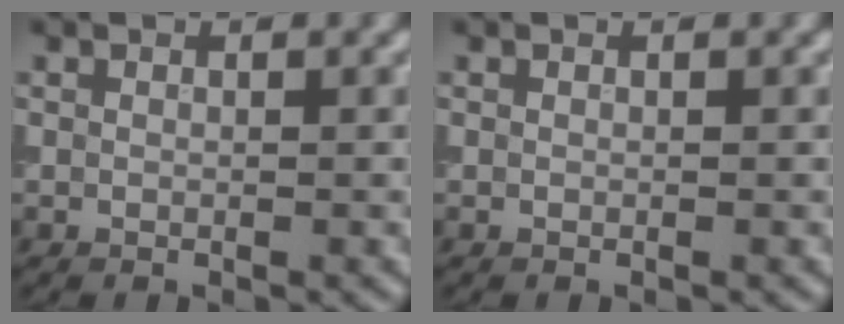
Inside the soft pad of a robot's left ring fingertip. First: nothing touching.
{"total": 0.0}